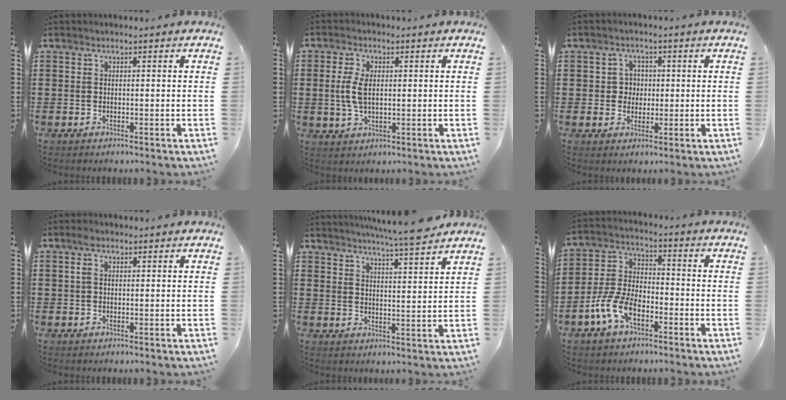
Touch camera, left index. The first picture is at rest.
{"total": 5.0, "force": [0.4, 2.5, 4.3], "torque": [-0.109, 0.001, -0.002]}
{"total": 3.2, "force": [0.1, 3.0, 1.0], "torque": [-0.034, 0.009, -0.004]}
{"total": 1.8, "force": [0.4, 0.9, 1.5], "torque": [-0.033, 0.007, 0.006]}
{"total": 5.7, "force": [5.3, -0.4, 2.0], "torque": [-0.047, -0.021, 0.093]}
{"total": 8.2, "force": [-4.3, 4.0, 5.7], "torque": [-0.142, 0.000, -0.086]}